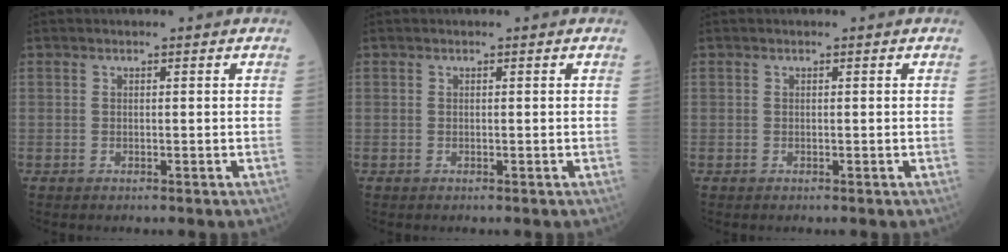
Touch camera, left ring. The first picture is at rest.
{"total": 0.0}
{"total": 0.0}